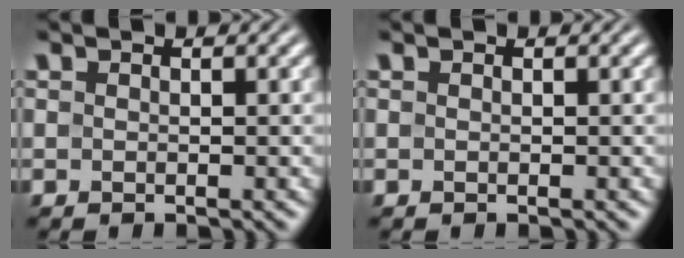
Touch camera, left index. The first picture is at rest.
{"total": 0.0}